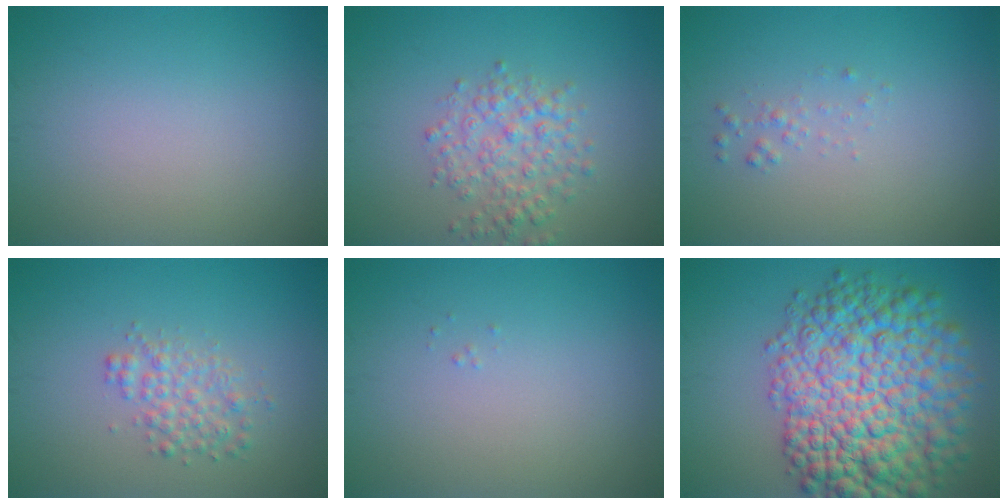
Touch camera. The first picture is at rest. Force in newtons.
{"total": 3.5, "press": 3.5, "slide": 0.1}
{"total": 0.8, "press": 0.8, "slide": 0.1}
{"total": 2.5, "press": 2.5, "slide": 0.1}
{"total": 0.0}
{"total": 13.8, "press": 13.8, "slide": 0.4}